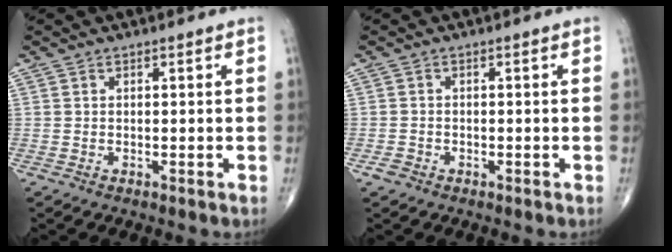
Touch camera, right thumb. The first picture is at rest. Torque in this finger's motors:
{"motor_torque": [0.11, 0.04, -0.16, -0.27, -0.01]}